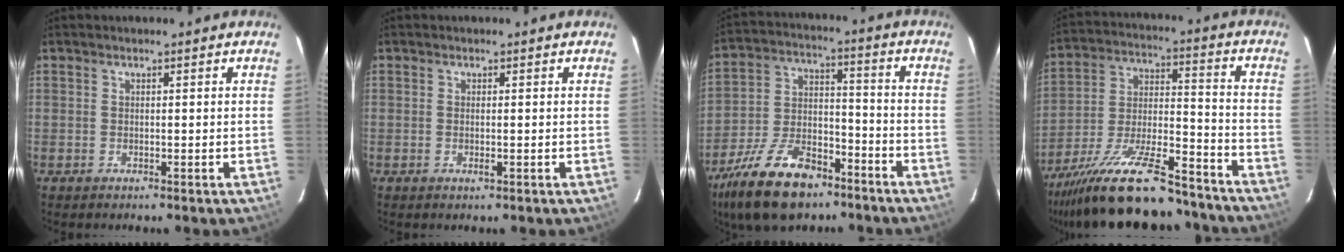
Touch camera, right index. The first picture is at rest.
{"total": 1.1, "force": [-0.2, -0.2, 1.0], "torque": [-0.018, -0.001, -0.004]}
{"total": 18.3, "force": [-12.5, 8.8, 10.0], "torque": [-0.217, -0.006, -0.214]}
{"total": 24.9, "force": [-20.2, 6.4, 13.2], "torque": [-0.243, -0.028, -0.308]}